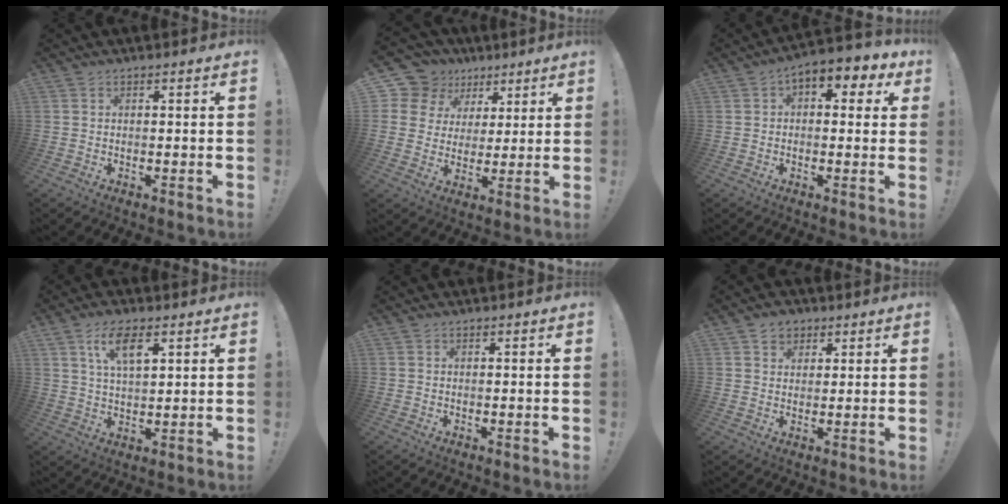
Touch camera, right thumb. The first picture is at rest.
{"total": 10.8, "force": [5.4, 8.9, 2.8], "torque": [-0.051, -0.036, 0.113]}
{"total": 5.4, "force": [1.6, 3.3, 4.0], "torque": [-0.049, -0.005, 0.029]}
{"total": 8.7, "force": [4.3, 3.7, 6.6], "torque": [-0.111, -0.008, 0.075]}
{"total": 0.0}
{"total": 4.7, "force": [2.4, 3.8, 1.3], "torque": [-0.006, -0.009, 0.043]}